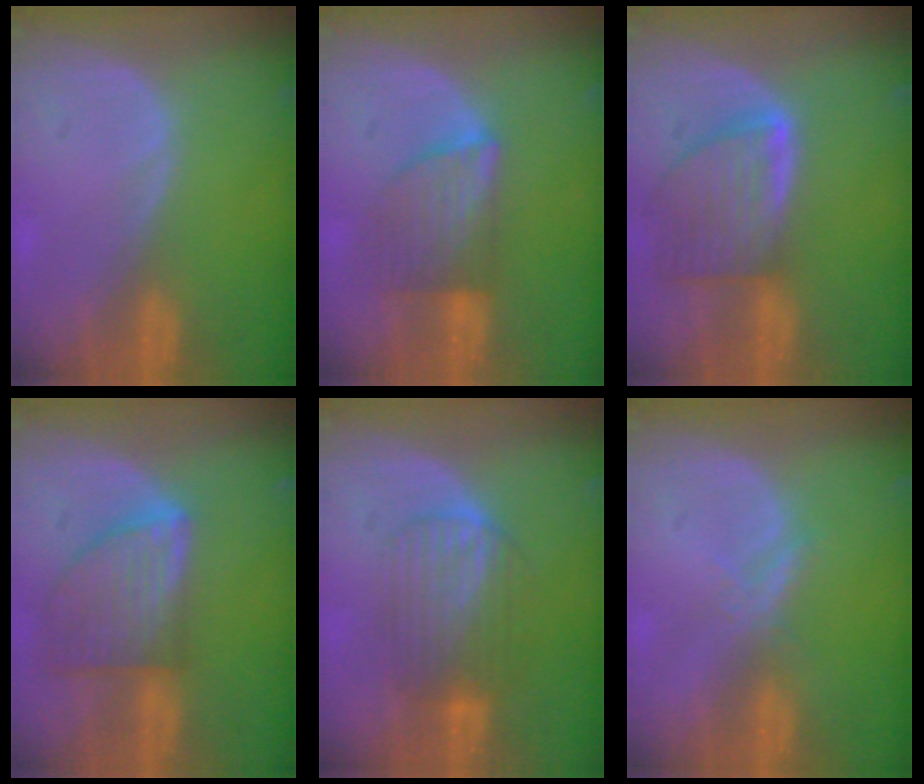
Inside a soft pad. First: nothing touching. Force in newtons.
{"total": 6.3, "press": 6.3, "slide": 0.4}
{"total": 8.1, "press": 7.3, "slide": 3.4}
{"total": 8.2, "press": 7.4, "slide": 3.4}
{"total": 6.6, "press": 6.5, "slide": 1.3}
{"total": 1.7, "press": 1.7, "slide": 0.1}